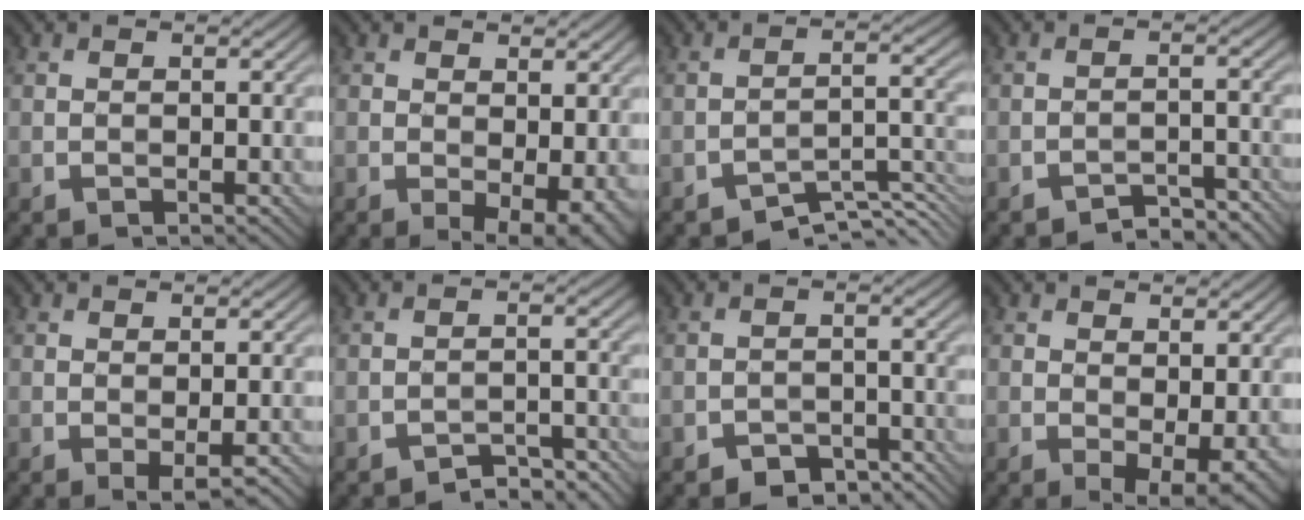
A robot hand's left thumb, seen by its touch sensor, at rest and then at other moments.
{"total": 4.6, "force": [-0.4, 2.2, 4.1], "torque": [-0.058, -0.010, 0.005]}
{"total": 4.9, "force": [-4.3, 1.0, 2.2], "torque": [-0.029, 0.006, -0.068]}
{"total": 3.1, "force": [-2.9, 0.6, 1.0], "torque": [-0.011, 0.010, -0.045]}
{"total": 2.0, "force": [-0.6, 0.2, 1.9], "torque": [-0.037, 0.000, -0.009]}
{"total": 3.4, "force": [-3.1, 0.7, 1.1], "torque": [-0.013, 0.009, -0.048]}
{"total": 3.3, "force": [-2.8, 1.4, 1.0], "torque": [-0.011, 0.006, -0.042]}
{"total": 4.5, "force": [-0.2, 1.8, 4.1], "torque": [-0.062, -0.009, 0.006]}